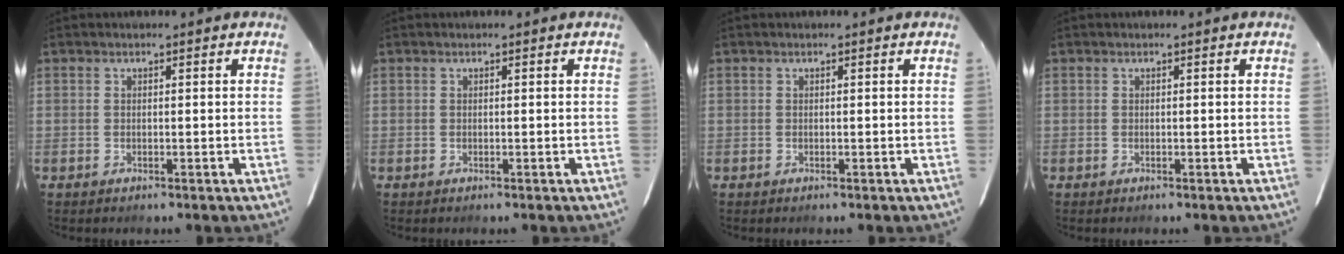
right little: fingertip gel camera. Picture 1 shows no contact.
{"total": 0.0}
{"total": 0.0}
{"total": 0.0}